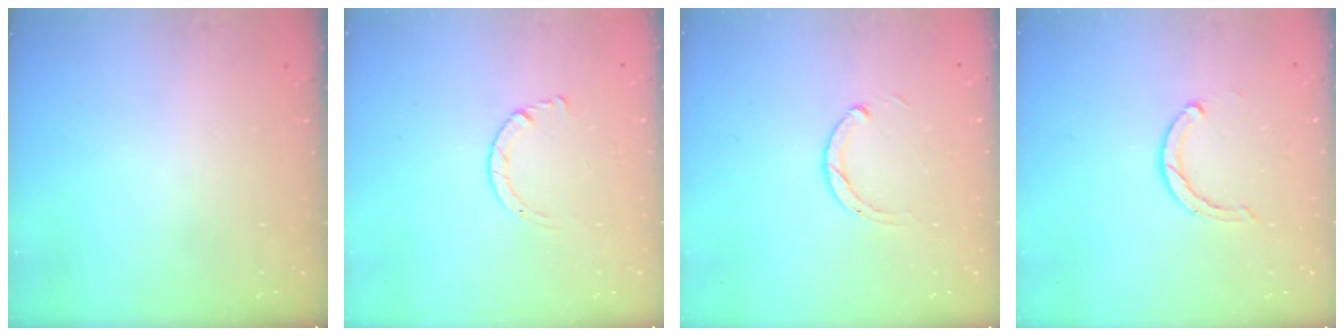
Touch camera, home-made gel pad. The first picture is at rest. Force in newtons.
{"total": 2.7, "press": 2.7, "slide": 0.3}
{"total": 2.5, "press": 2.5, "slide": 0.3}
{"total": 4.1, "press": 4.1, "slide": 0.4}